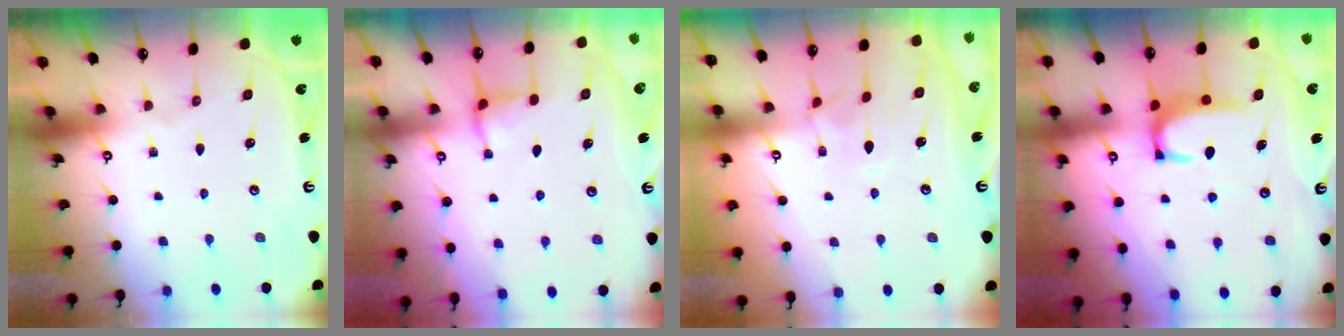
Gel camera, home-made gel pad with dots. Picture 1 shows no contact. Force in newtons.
{"total": 2.4, "press": 2.3, "slide": 0.5}
{"total": 2.5, "press": 2.4, "slide": 0.6}
{"total": 2.7, "press": 2.7, "slide": 0.3}